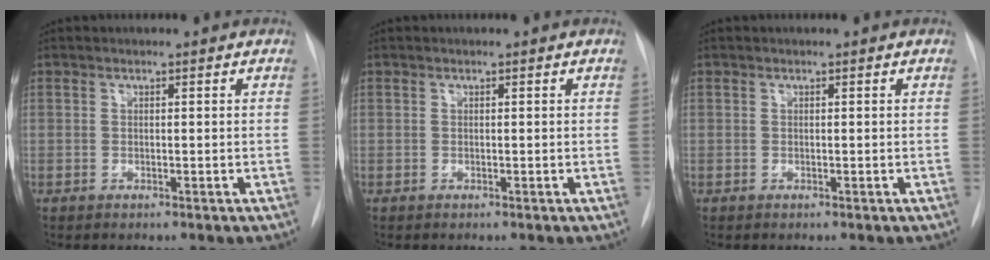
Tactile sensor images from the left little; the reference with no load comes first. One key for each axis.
{"total": 0.0}
{"total": 0.0}